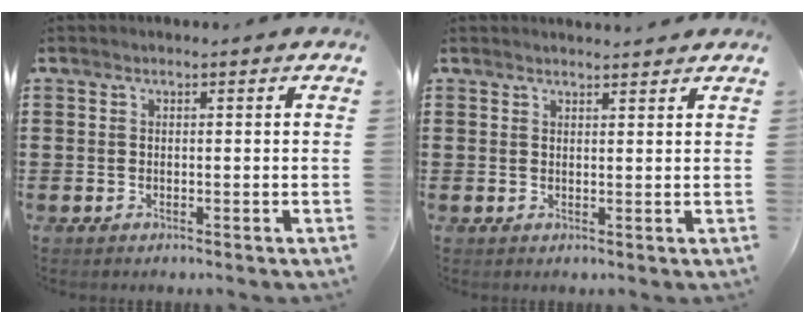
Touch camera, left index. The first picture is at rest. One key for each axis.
{"total": 1.5, "fx": 1.4, "fy": 0.0, "fz": 0.1, "tx": -0.006, "ty": 0.000, "tz": 0.029}